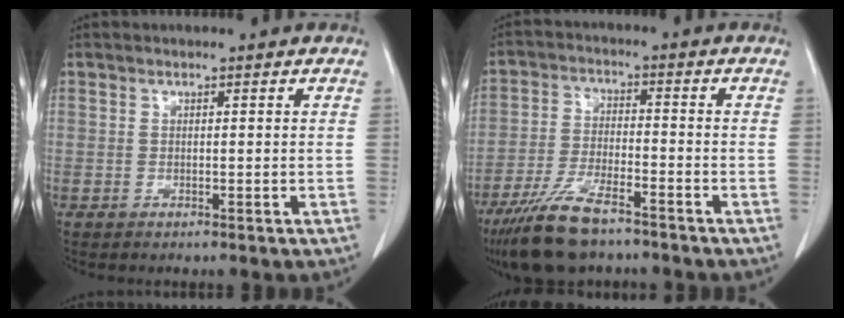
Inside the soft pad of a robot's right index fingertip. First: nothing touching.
{"total": 10.9, "force": [-8.1, 2.6, 6.9], "torque": [-0.141, -0.025, -0.147]}